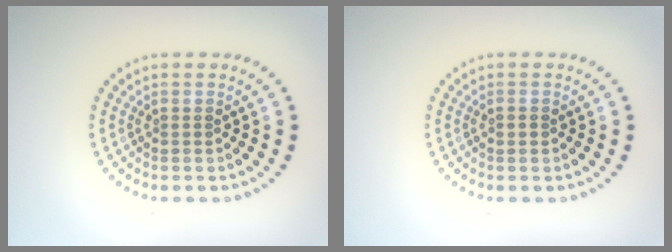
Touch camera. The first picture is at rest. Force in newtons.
{"total": 0.9, "press": 0.9, "slide": 0.1}